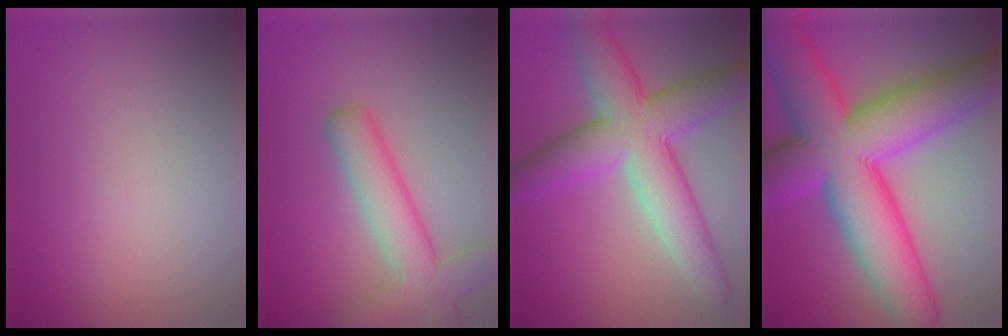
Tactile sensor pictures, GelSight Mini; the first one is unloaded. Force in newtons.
{"total": 5.3, "press": 5.3, "slide": 0.4}
{"total": 9.4, "press": 9.3, "slide": 0.5}
{"total": 16.0, "press": 16.0, "slide": 0.4}